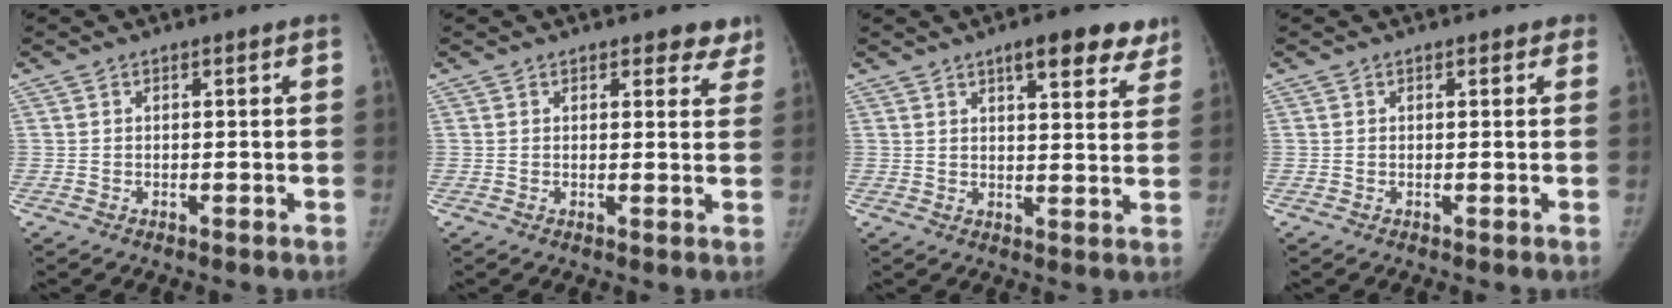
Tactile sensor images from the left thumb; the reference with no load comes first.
{"total": 4.7, "force": [3.8, 2.3, 1.5], "torque": [0.024, -0.018, 0.034]}
{"total": 10.3, "force": [6.8, 3.6, 6.8], "torque": [-0.053, -0.031, 0.086]}
{"total": 0.9, "force": [0.6, 0.6, 0.3], "torque": [0.007, -0.002, 0.001]}